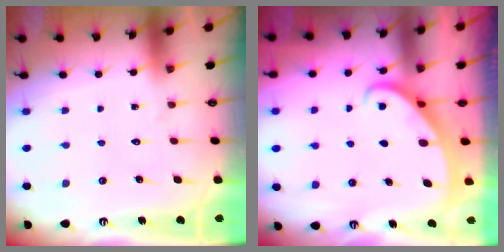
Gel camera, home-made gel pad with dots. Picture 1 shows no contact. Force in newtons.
{"total": 2.2, "press": 2.2, "slide": 0.2}